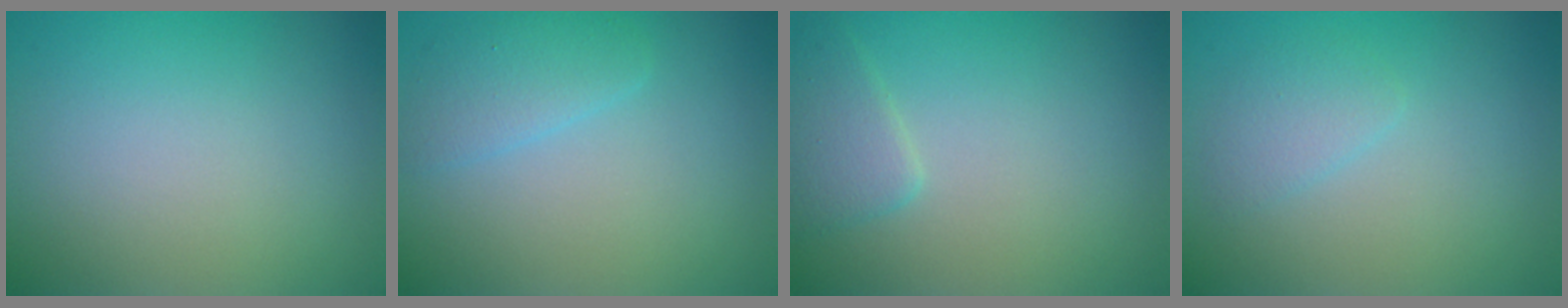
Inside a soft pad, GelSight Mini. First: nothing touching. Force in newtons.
{"total": 2.2, "press": 2.2, "slide": 0.2}
{"total": 2.4, "press": 2.4, "slide": 0.1}
{"total": 1.6, "press": 1.6, "slide": 0.1}